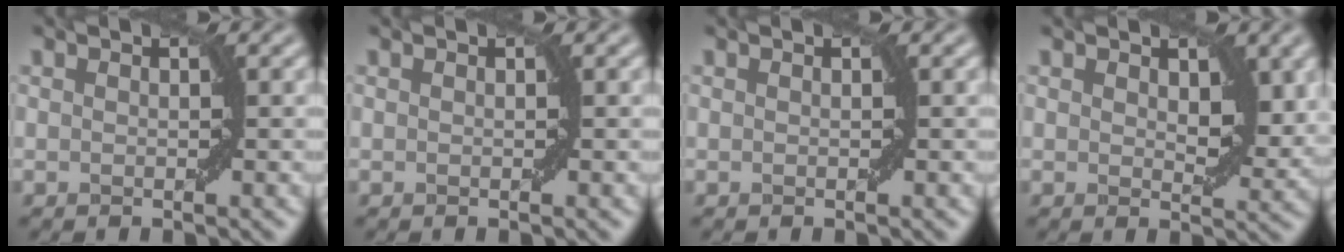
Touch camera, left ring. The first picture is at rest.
{"total": 0.0}
{"total": 0.0}
{"total": 3.1, "force": [1.1, 1.7, 2.3], "torque": [-0.033, -0.007, 0.022]}